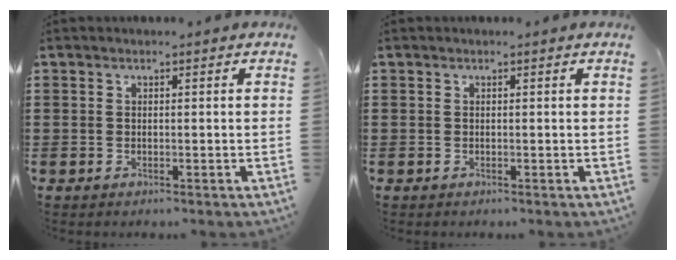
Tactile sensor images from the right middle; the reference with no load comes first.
{"total": 0.0}